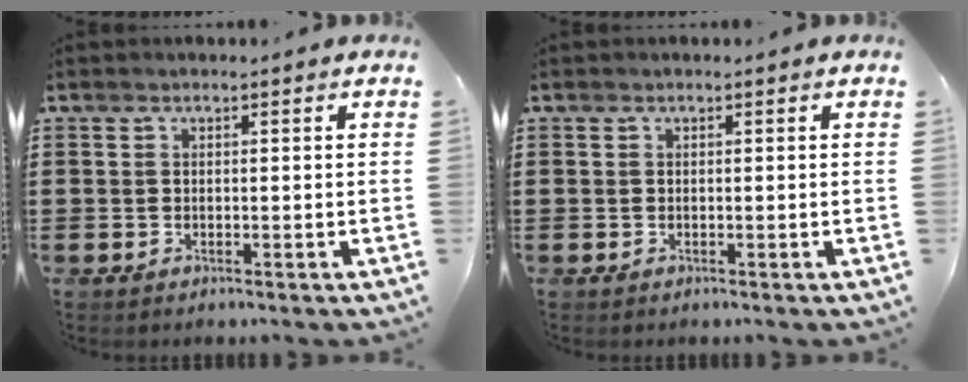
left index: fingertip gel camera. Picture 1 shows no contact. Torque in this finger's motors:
{"motor_torque": [0.00, 0.00, 0.00, 0.00]}